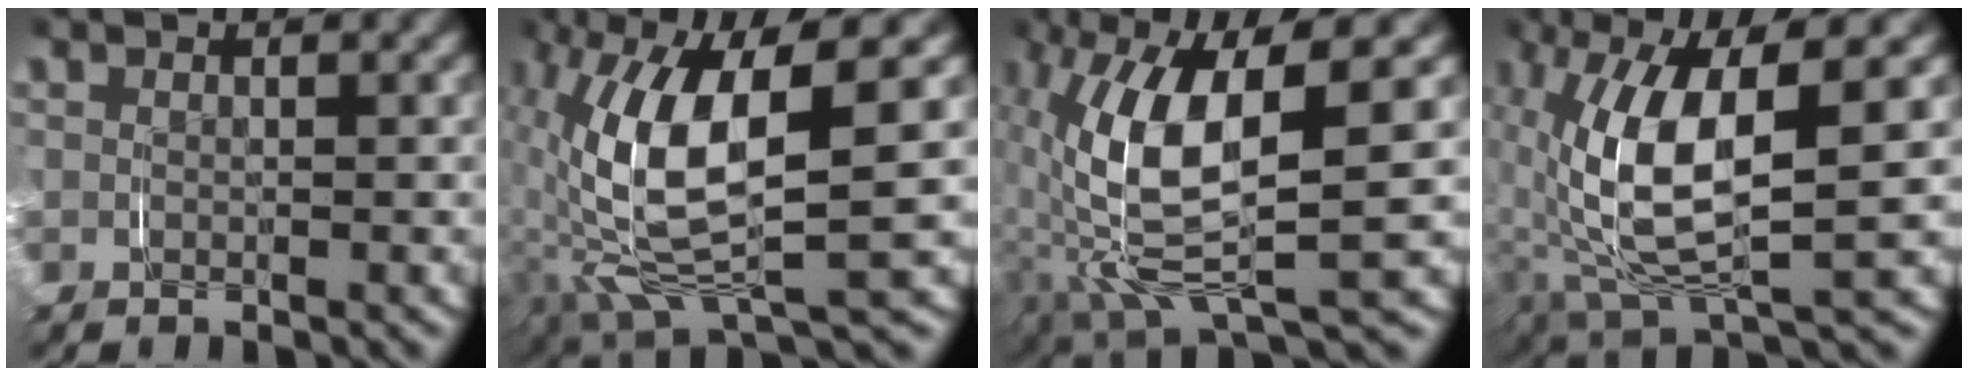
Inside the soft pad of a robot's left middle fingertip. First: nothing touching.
{"total": 12.1, "force": [0.0, 4.8, 11.1], "torque": [-0.217, -0.012, 0.012]}
{"total": 12.1, "force": [-0.2, 4.7, 11.1], "torque": [-0.218, -0.013, 0.013]}
{"total": 10.8, "force": [0.3, 4.5, 9.8], "torque": [-0.203, -0.008, 0.017]}